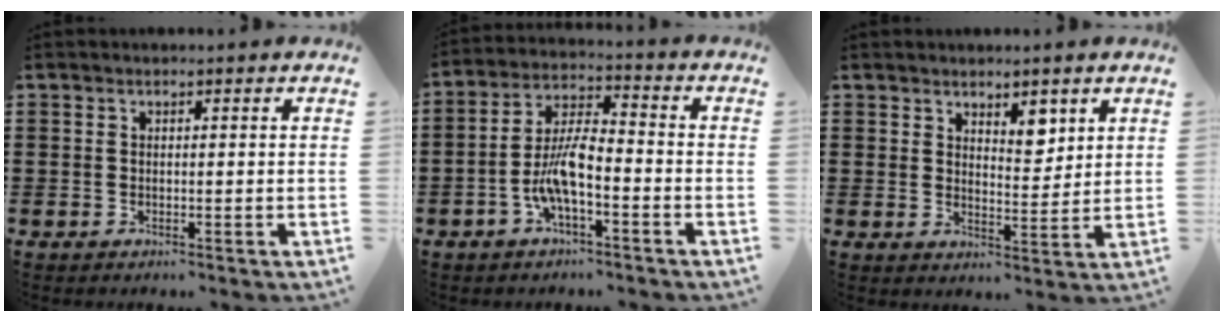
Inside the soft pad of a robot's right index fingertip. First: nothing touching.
{"total": 7.3, "force": [-2.9, 2.3, 6.3], "torque": [-0.149, -0.006, -0.061]}
{"total": 4.4, "force": [3.1, 2.2, 2.2], "torque": [-0.035, -0.004, 0.053]}